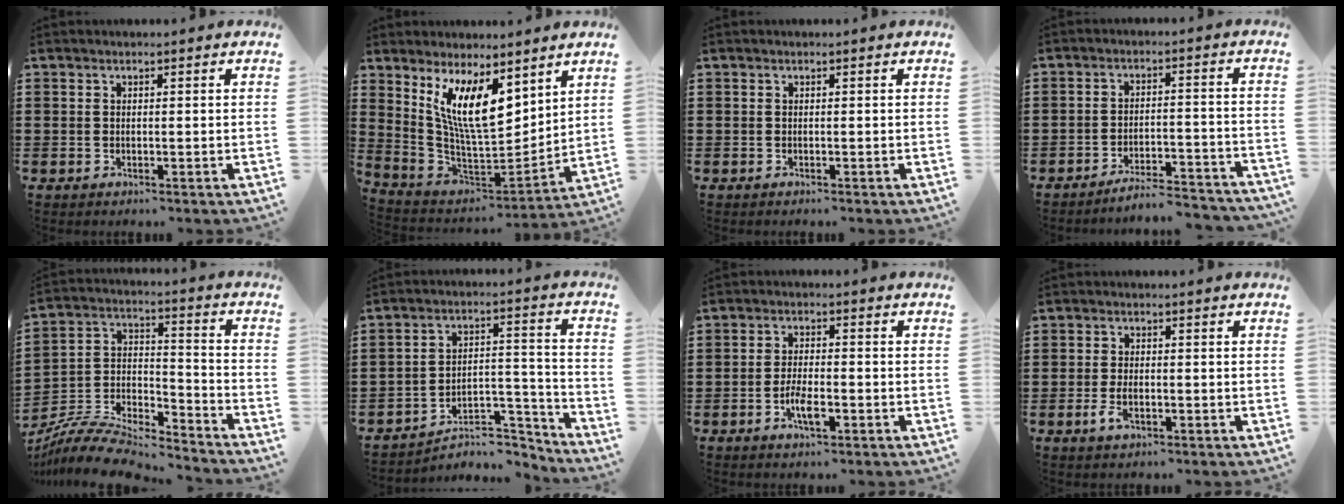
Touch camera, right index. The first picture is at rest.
{"total": 11.4, "force": [5.9, 3.9, 9.0], "torque": [-0.189, -0.028, 0.111]}
{"total": 0.0}
{"total": 4.9, "force": [-4.7, 0.3, 1.5], "torque": [-0.026, 0.001, -0.092]}
{"total": 9.5, "force": [-8.9, 2.0, 2.6], "torque": [-0.058, 0.013, -0.178]}
{"total": 6.2, "force": [-5.4, 2.0, 2.3], "torque": [-0.035, 0.010, -0.104]}
{"total": 4.4, "force": [-1.9, 1.5, 3.7], "torque": [-0.074, 0.002, -0.037]}
{"total": 3.0, "force": [-1.0, 1.4, 2.5], "torque": [-0.061, -0.006, -0.022]}